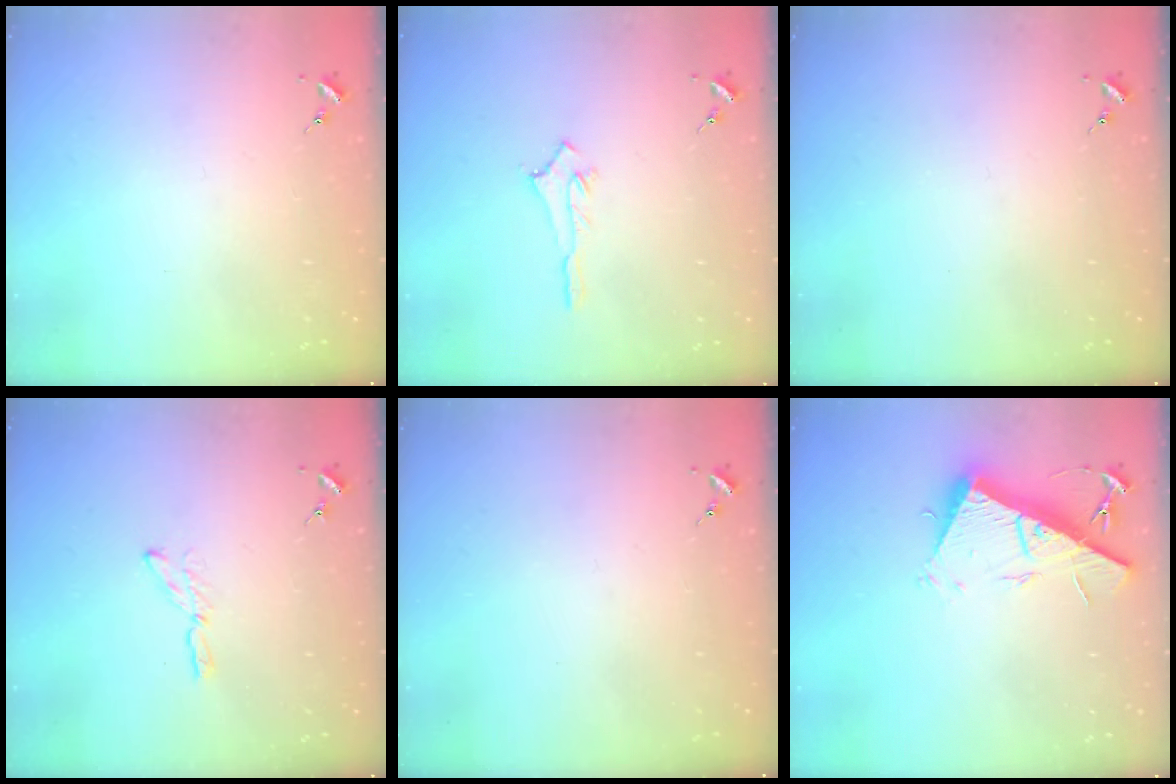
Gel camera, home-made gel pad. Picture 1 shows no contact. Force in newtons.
{"total": 2.8, "press": 2.7, "slide": 0.4}
{"total": 0.0}
{"total": 4.5, "press": 4.5, "slide": 0.3}
{"total": 0.0}
{"total": 16.0, "press": 16.0, "slide": 0.3}